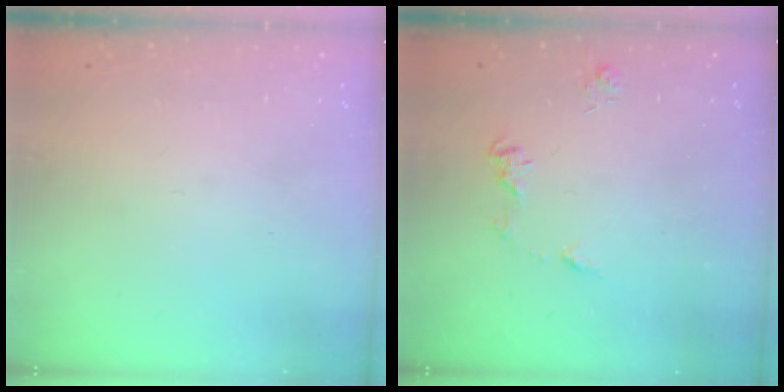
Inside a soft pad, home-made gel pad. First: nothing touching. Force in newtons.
{"total": 5.7, "press": 5.7, "slide": 0.6}